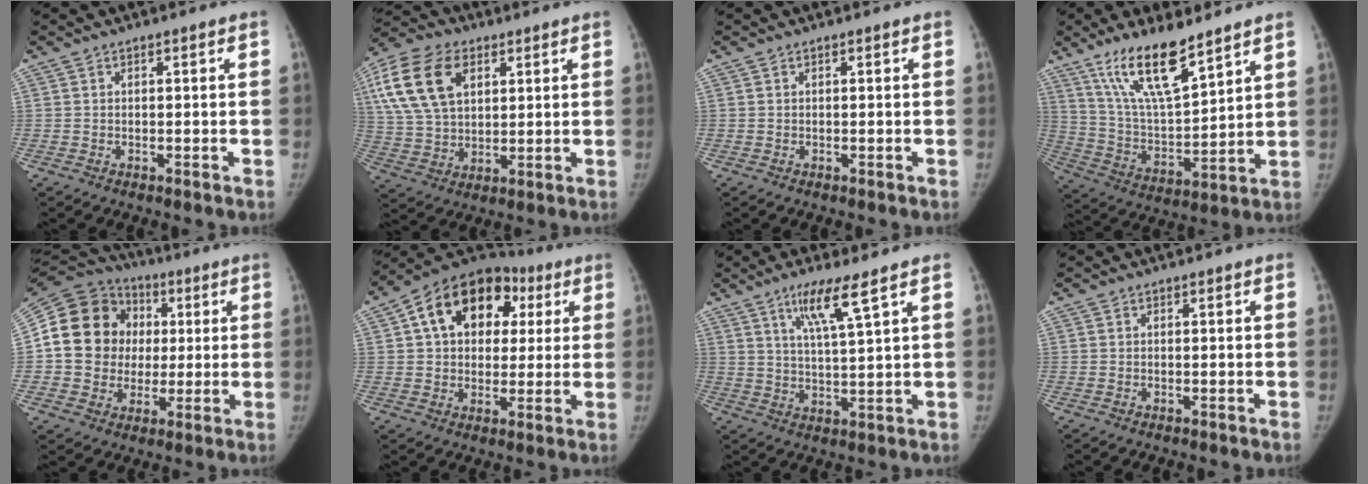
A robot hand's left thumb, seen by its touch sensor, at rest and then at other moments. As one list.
[{"total": 17.5, "force": [6.5, 11.0, 11.9], "torque": [-0.230, -0.002, 0.120]}, {"total": 0.0}, {"total": 15.9, "force": [11.0, 4.4, 10.7], "torque": [-0.173, -0.064, 0.215]}, {"total": 18.4, "force": [2.0, 16.3, 8.4], "torque": [-0.131, 0.030, 0.040]}, {"total": 18.6, "force": [5.5, 13.4, 11.6], "torque": [-0.146, 0.022, 0.078]}, {"total": 7.9, "force": [4.7, 0.2, 6.3], "torque": [-0.124, -0.030, 0.092]}, {"total": 0.0}]